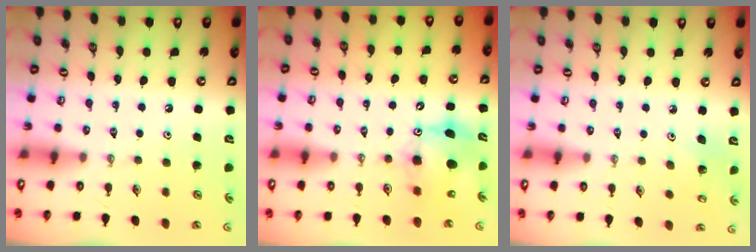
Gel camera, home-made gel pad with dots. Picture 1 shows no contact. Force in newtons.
{"total": 9.1, "press": 9.1, "slide": 0.8}
{"total": 3.0, "press": 2.9, "slide": 0.5}